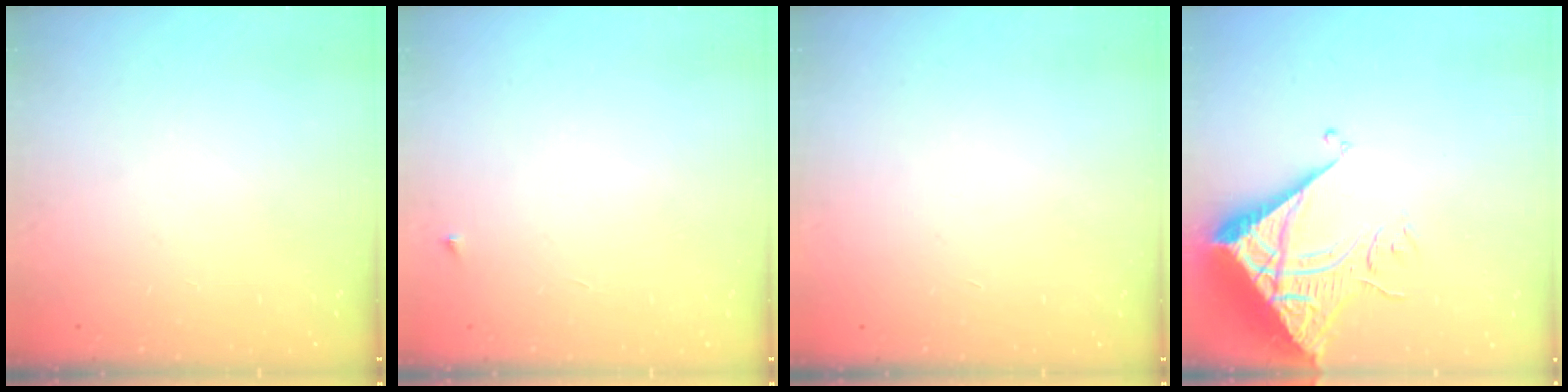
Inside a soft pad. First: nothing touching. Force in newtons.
{"total": 2.3, "press": 2.3, "slide": 0.3}
{"total": 1.5, "press": 1.5, "slide": 0.1}
{"total": 11.2, "press": 11.2, "slide": 0.9}